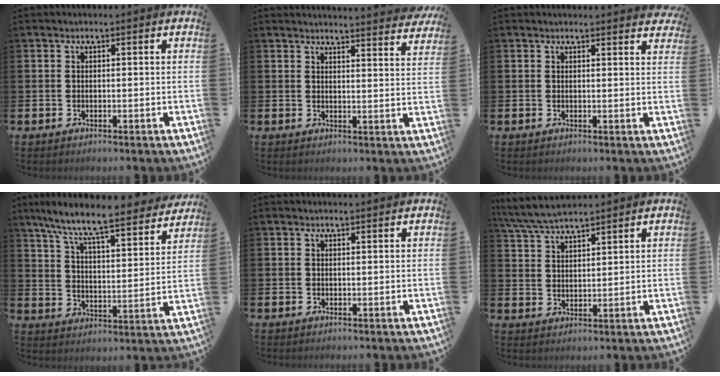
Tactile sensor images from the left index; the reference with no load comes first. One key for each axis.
{"total": 3.5, "fx": 3.5, "fy": -0.4, "fz": -0.1, "tx": 0.015, "ty": -0.035, "tz": 0.057}
{"total": 1.3, "fx": 1.3, "fy": 0.0, "fz": -0.1, "tx": 0.014, "ty": -0.011, "tz": 0.022}
{"total": 8.9, "fx": 8.1, "fy": 0.8, "fz": 3.6, "tx": -0.096, "ty": -0.063, "tz": 0.131}
{"total": 0.5, "fx": 0.5, "fy": -0.1, "fz": -0.1, "tx": 0.014, "ty": -0.006, "tz": 0.007}
{"total": 5.7, "fx": 5.4, "fy": 0.7, "fz": 1.6, "tx": -0.050, "ty": -0.019, "tz": 0.099}